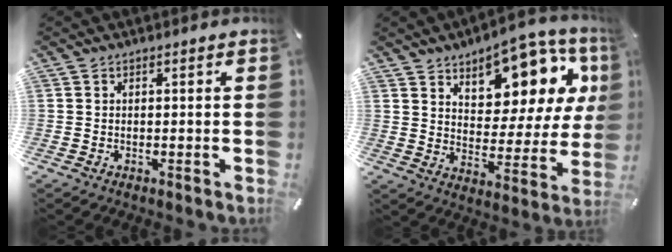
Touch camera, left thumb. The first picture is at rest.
{"total": 13.4, "force": [9.6, 7.4, 5.7], "torque": [-0.069, -0.092, 0.165]}